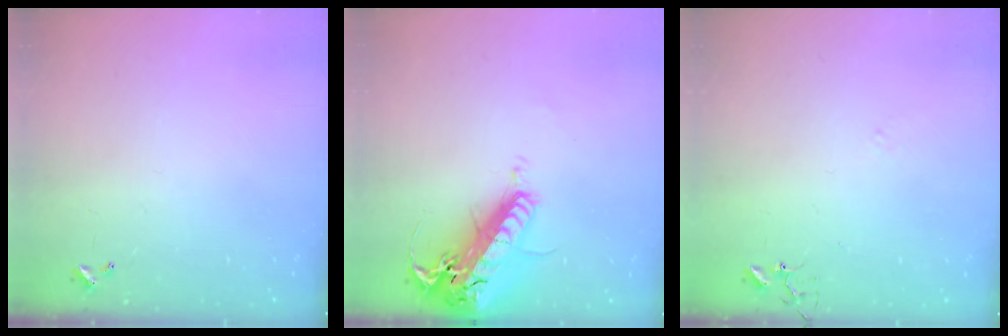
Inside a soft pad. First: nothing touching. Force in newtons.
{"total": 26.2, "press": 25.6, "slide": 5.5}
{"total": 5.7, "press": 5.6, "slide": 0.7}